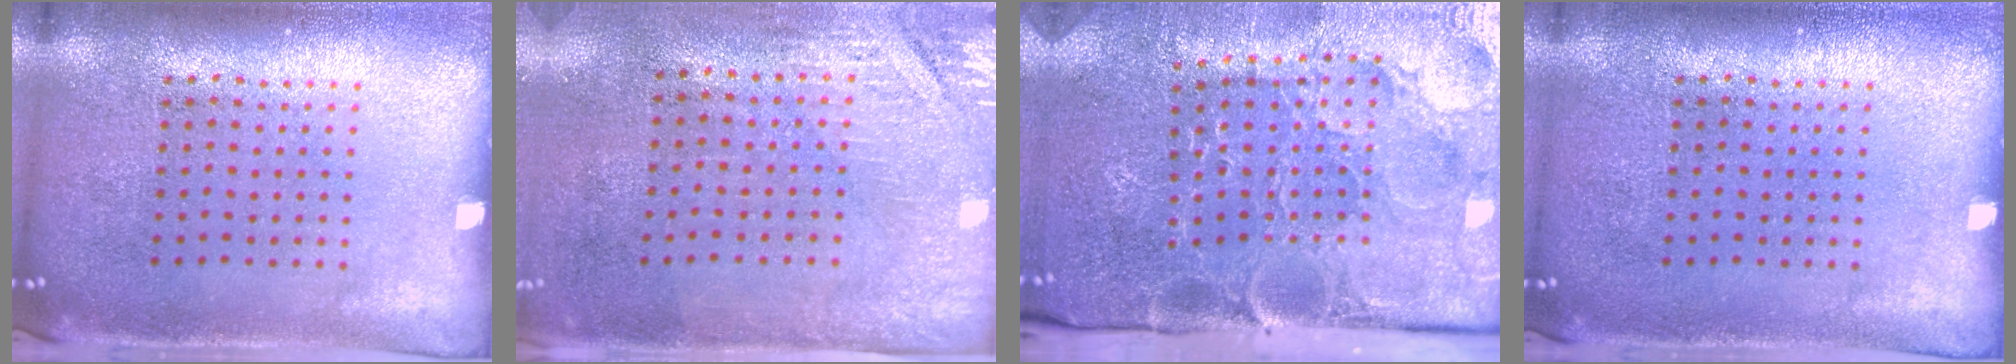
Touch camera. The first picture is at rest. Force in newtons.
{"total": 2.9, "press": 2.5, "slide": 1.4}
{"total": 3.9, "press": 3.8, "slide": 1.1}
{"total": 0.0}